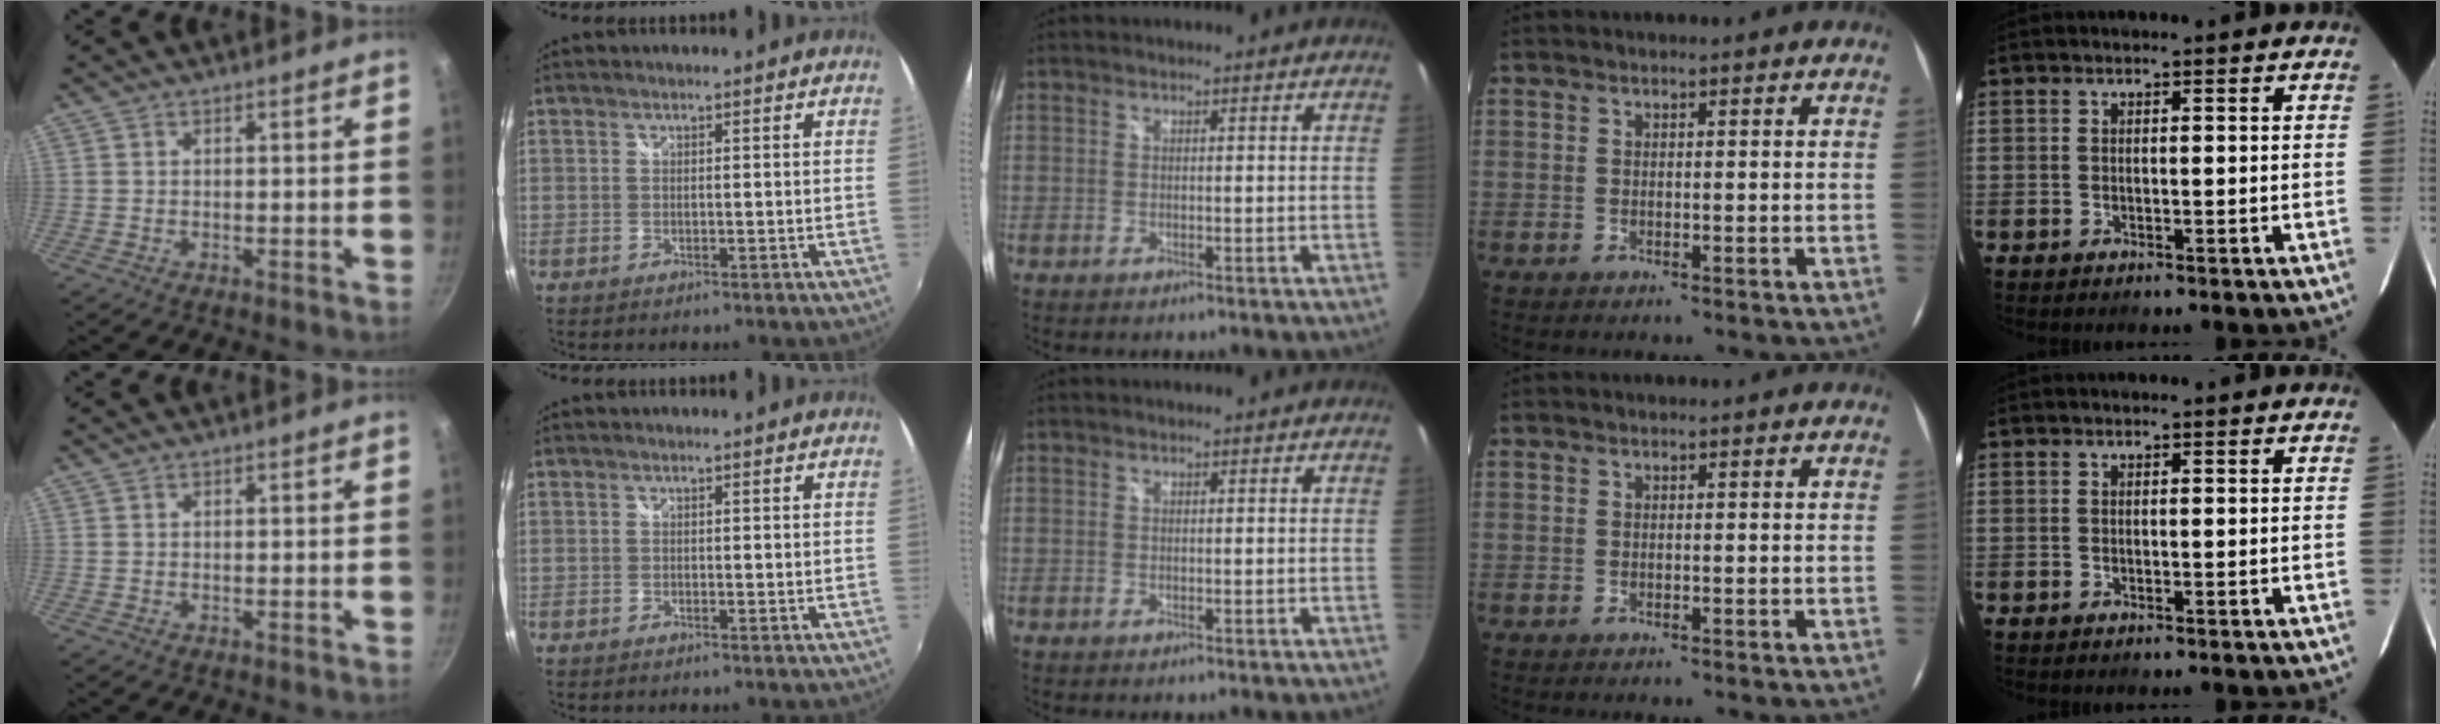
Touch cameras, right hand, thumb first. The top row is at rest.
{}